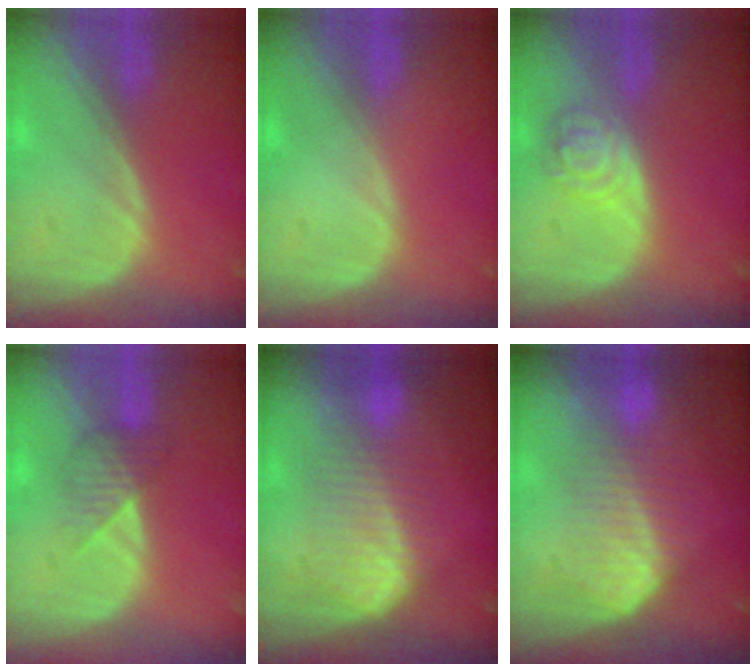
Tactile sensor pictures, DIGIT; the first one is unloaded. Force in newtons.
{"total": 0.0}
{"total": 5.3, "press": 4.8, "slide": 2.4}
{"total": 3.6, "press": 3.4, "slide": 1.2}
{"total": 7.3, "press": 7.3, "slide": 0.2}
{"total": 6.9, "press": 6.7, "slide": 1.4}